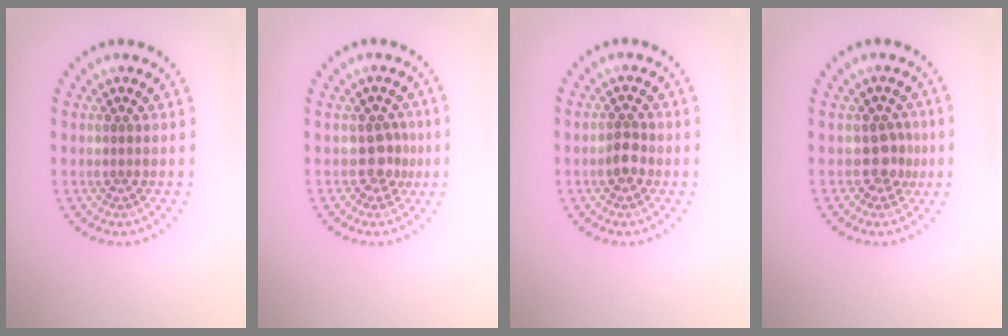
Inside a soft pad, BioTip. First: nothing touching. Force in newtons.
{"total": 1.9, "press": 1.5, "slide": 1.0}
{"total": 1.8, "press": 1.7, "slide": 0.6}
{"total": 1.9, "press": 1.5, "slide": 1.0}